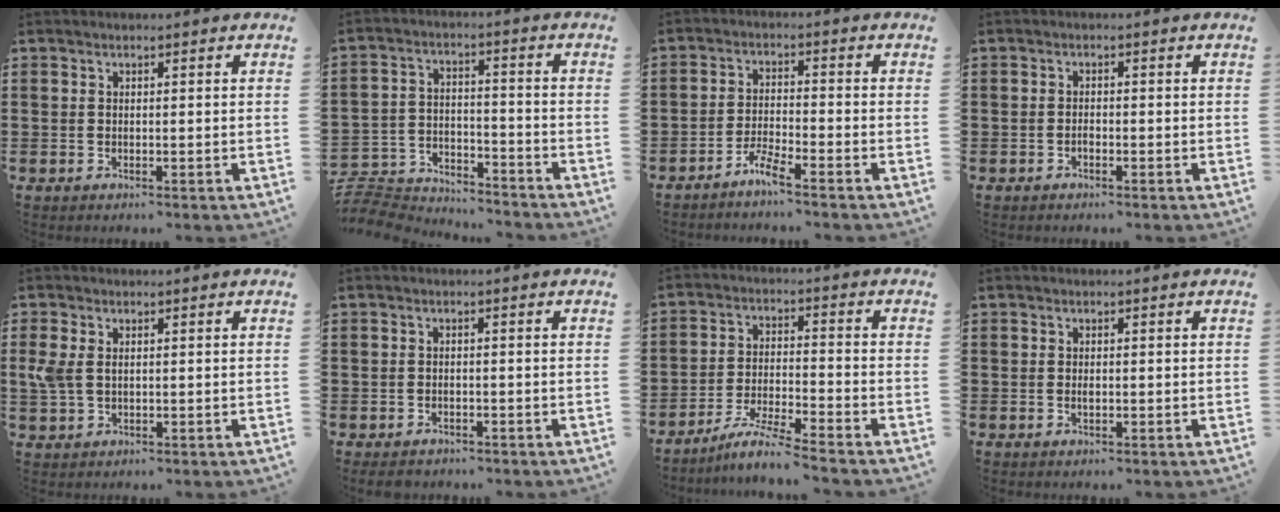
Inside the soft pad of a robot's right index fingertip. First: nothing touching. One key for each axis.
{"total": 7.1, "fx": -6.9, "fy": 1.4, "fz": 0.8, "tx": -0.026, "ty": 0.016, "tz": -0.140}
{"total": 3.3, "fx": -2.9, "fy": 0.0, "fz": 1.6, "tx": -0.045, "ty": 0.001, "tz": -0.059}
{"total": 0.8, "fx": -0.6, "fy": 0.2, "fz": 0.5, "tx": -0.013, "ty": -0.005, "tz": -0.010}
{"total": 3.2, "fx": 0.6, "fy": 1.8, "fz": 2.5, "tx": -0.069, "ty": 0.000, "tz": 0.005}
{"total": 1.4, "fx": -1.4, "fy": 0.4, "fz": 0.2, "tx": -0.007, "ty": -0.001, "tz": -0.029}
{"total": 5.9, "fx": -5.4, "fy": -0.4, "fz": 2.4, "tx": -0.053, "ty": -0.012, "tz": -0.107}
{"total": 0.8, "fx": -0.2, "fy": 0.3, "fz": 0.7, "tx": -0.015, "ty": -0.002, "tz": -0.003}